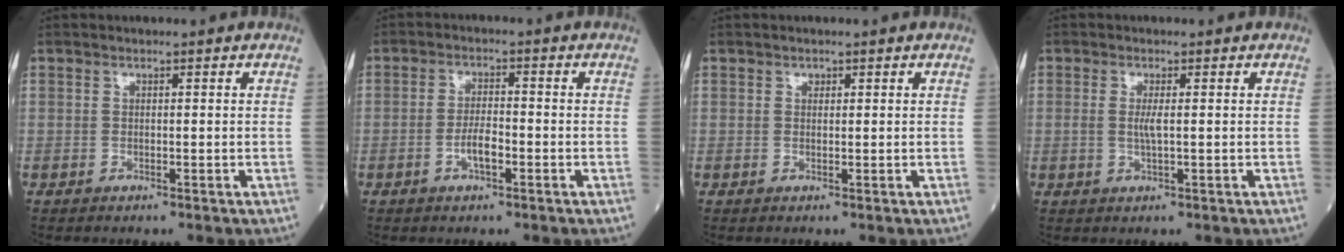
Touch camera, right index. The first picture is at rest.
{"total": 3.5, "force": [-1.4, 0.9, 3.1], "torque": [-0.059, 0.003, -0.027]}
{"total": 0.5, "force": [0.3, 0.4, 0.2], "torque": [0.000, -0.001, 0.002]}
{"total": 1.9, "force": [0.1, 0.1, 1.9], "torque": [-0.044, -0.002, 0.001]}